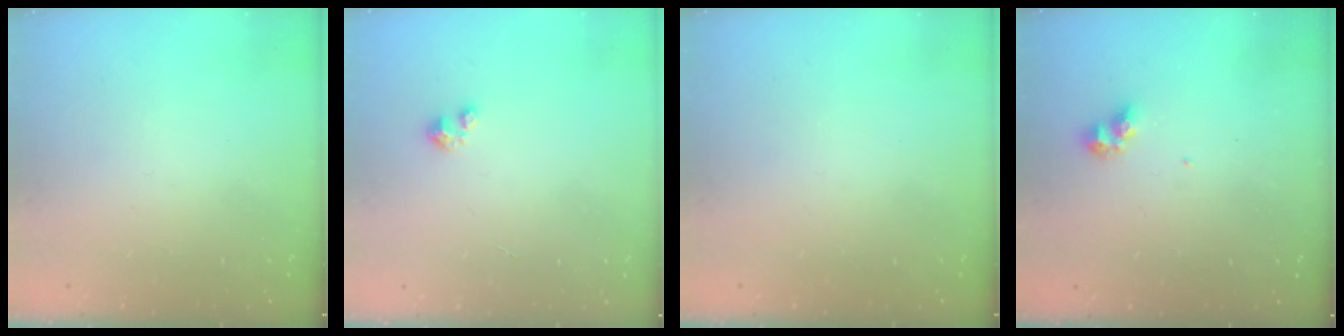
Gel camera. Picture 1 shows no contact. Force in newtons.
{"total": 1.5, "press": 1.5, "slide": 0.1}
{"total": 0.0}
{"total": 4.7, "press": 4.7, "slide": 0.3}